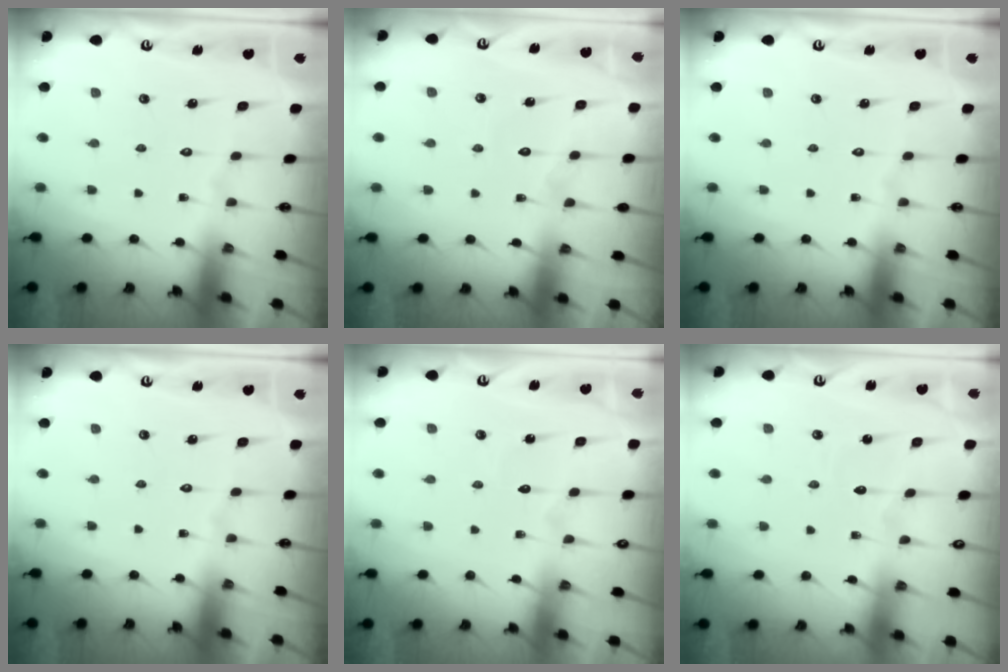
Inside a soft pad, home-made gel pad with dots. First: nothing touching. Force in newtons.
{"total": 6.0, "press": 6.0, "slide": 0.5}
{"total": 0.0}
{"total": 0.0}
{"total": 3.1, "press": 3.1, "slide": 0.3}
{"total": 3.8, "press": 3.8, "slide": 0.4}